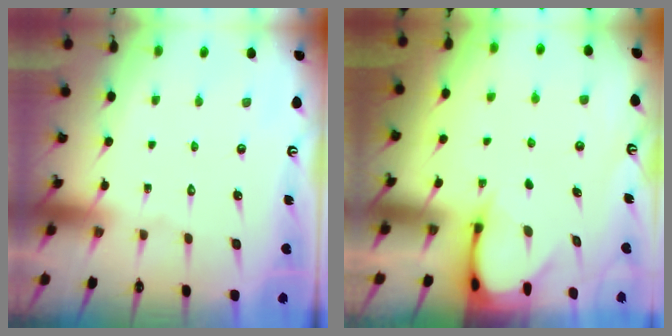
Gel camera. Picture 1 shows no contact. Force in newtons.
{"total": 3.4, "press": 3.4, "slide": 0.4}